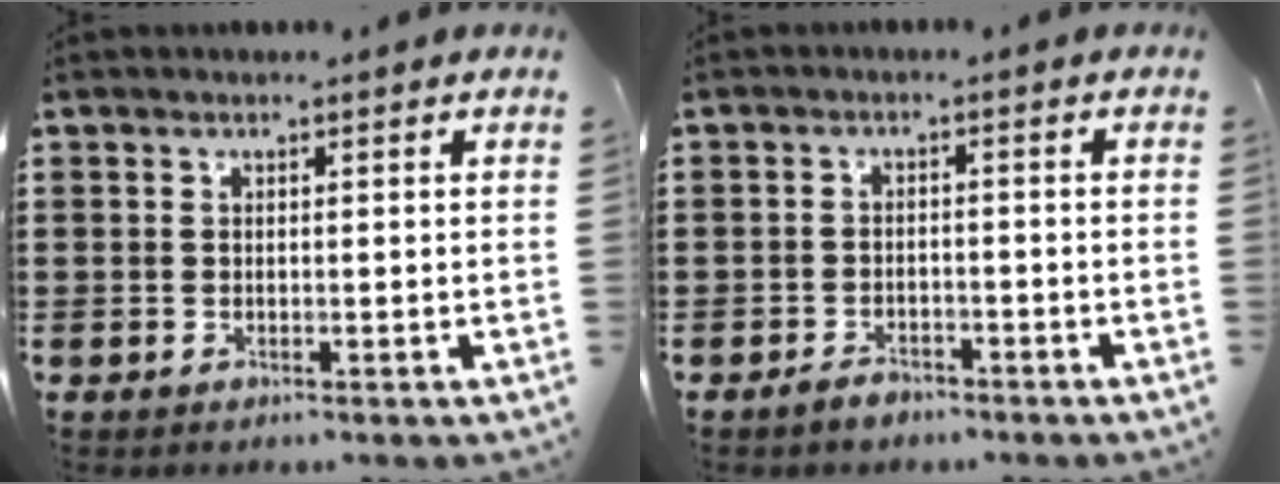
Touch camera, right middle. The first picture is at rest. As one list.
[{"total": 2.2, "force": [-1.9, 0.9, 0.5], "torque": [-0.013, 0.005, -0.040]}]